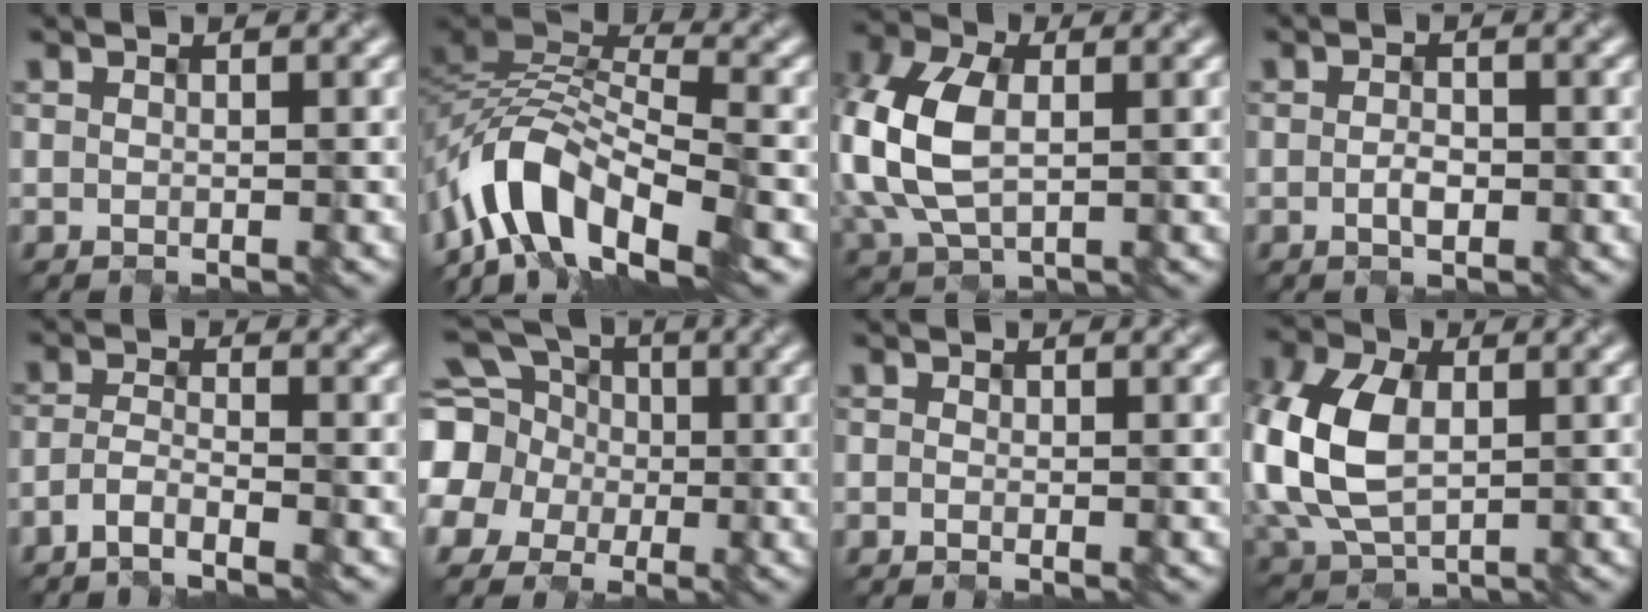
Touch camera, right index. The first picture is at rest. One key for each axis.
{"total": 9.3, "fx": -7.3, "fy": 3.3, "fz": 4.9, "tx": -0.093, "ty": 0.000, "tz": -0.127}
{"total": 7.7, "fx": -1.4, "fy": 5.0, "fz": 5.7, "tx": -0.180, "ty": -0.002, "tz": -0.006}
{"total": 1.5, "fx": -1.4, "fy": -0.1, "fz": 0.4, "tx": -0.026, "ty": -0.009, "tz": -0.003}
{"total": 3.1, "fx": -3.0, "fy": -0.6, "fz": 0.3, "tx": -0.020, "ty": -0.004, "tz": -0.046}
{"total": 10.8, "fx": 1.3, "fy": 9.8, "fz": 4.2, "tx": -0.148, "ty": 0.015, "tz": 0.015}
{"total": 1.8, "fx": -1.1, "fy": -0.9, "fz": -1.1, "tx": 0.004, "ty": -0.008, "tz": 0.002}
{"total": 8.3, "fx": -1.0, "fy": 5.7, "fz": 6.0, "tx": -0.183, "ty": 0.000, "tz": -0.001}